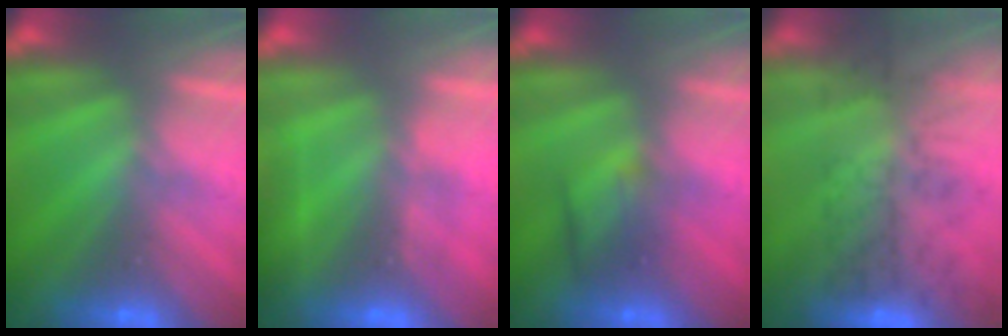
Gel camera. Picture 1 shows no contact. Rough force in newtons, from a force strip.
{"total": 2.9}
{"total": 2.4}
{"total": 8.4}